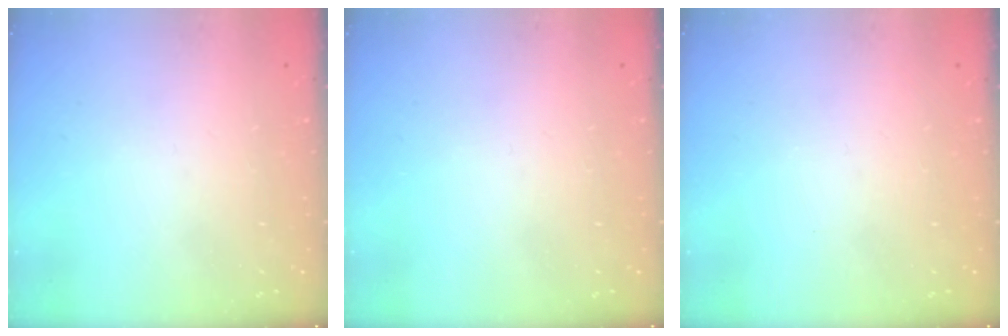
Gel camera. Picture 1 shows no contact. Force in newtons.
{"total": 0.0}
{"total": 0.0}